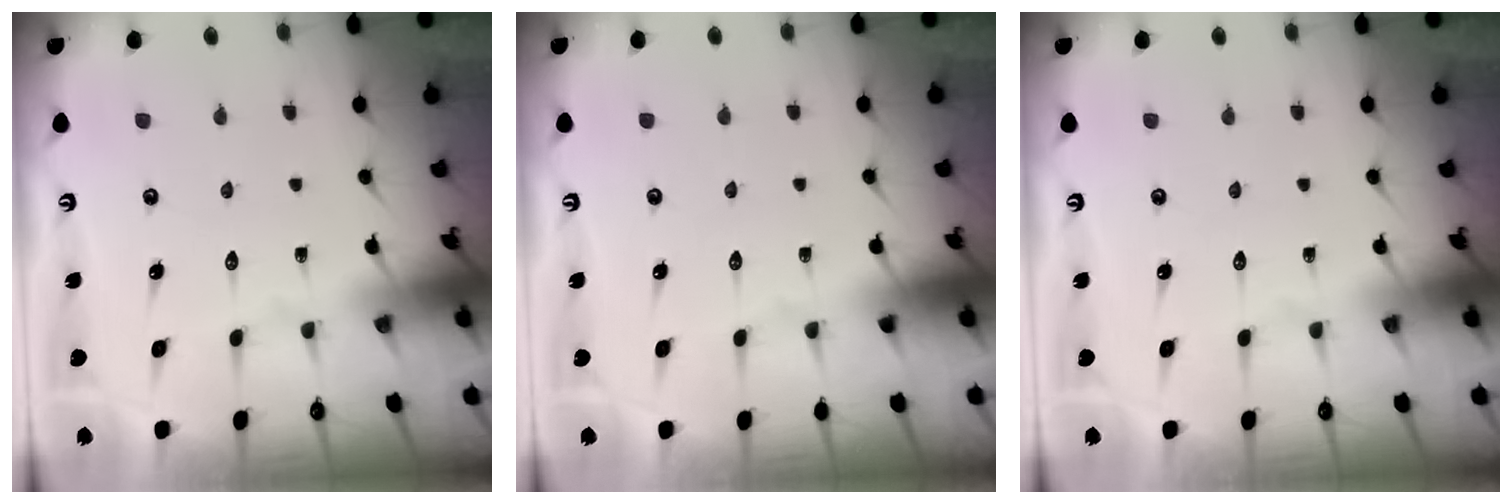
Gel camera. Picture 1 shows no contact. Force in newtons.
{"total": 0.0}
{"total": 0.0}